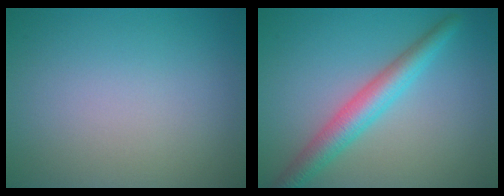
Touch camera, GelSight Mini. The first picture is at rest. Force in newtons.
{"total": 4.2, "press": 4.2, "slide": 0.1}